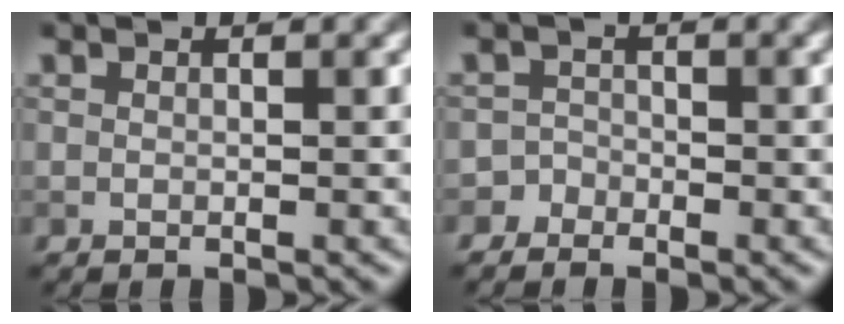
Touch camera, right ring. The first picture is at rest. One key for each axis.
{"total": 1.7, "fx": -1.4, "fy": 1.0, "fz": -0.2, "tx": 0.013, "ty": 0.012, "tz": -0.026}